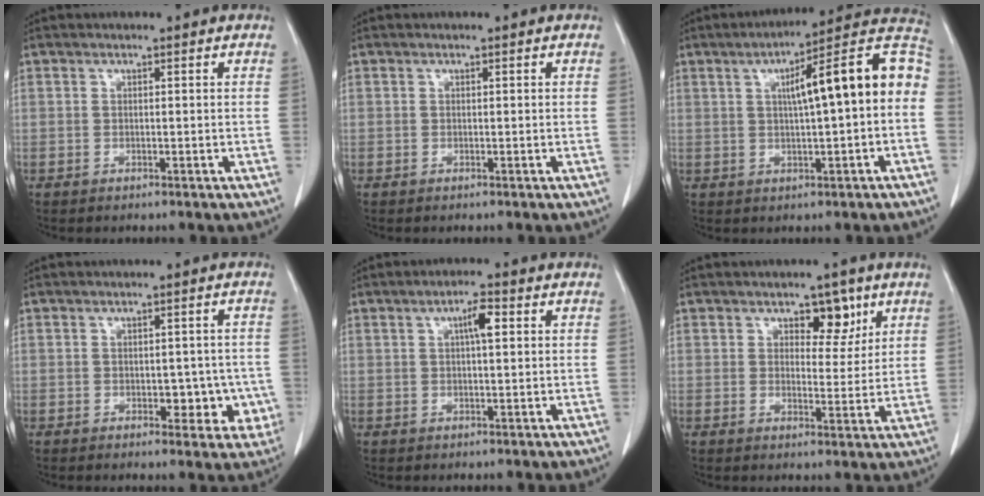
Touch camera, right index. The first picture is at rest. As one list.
[{"total": 0.0}, {"total": 14.8, "force": [1.7, 1.6, 14.6], "torque": [-0.202, 0.043, 0.019]}, {"total": 5.1, "force": [-1.1, 3.3, 3.8], "torque": [-0.023, 0.015, -0.005]}, {"total": 3.5, "force": [1.0, 0.6, 3.3], "torque": [-0.057, 0.006, 0.016]}, {"total": 5.0, "force": [2.8, 2.7, 3.1], "torque": [-0.032, 0.001, 0.039]}]